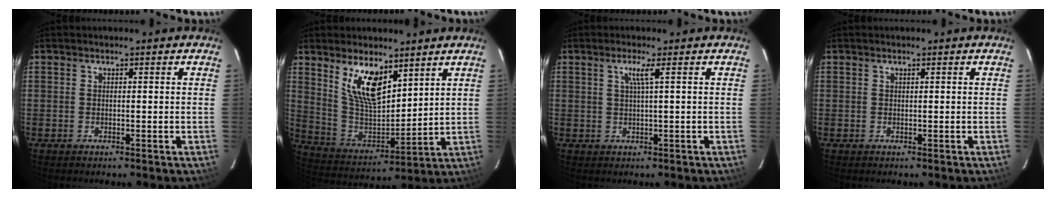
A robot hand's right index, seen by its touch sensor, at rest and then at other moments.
{"total": 12.4, "force": [7.3, 5.3, 8.4], "torque": [-0.158, -0.002, 0.154]}
{"total": 2.2, "force": [0.8, -0.7, 1.9], "torque": [-0.034, -0.002, 0.017]}
{"total": 0.0}